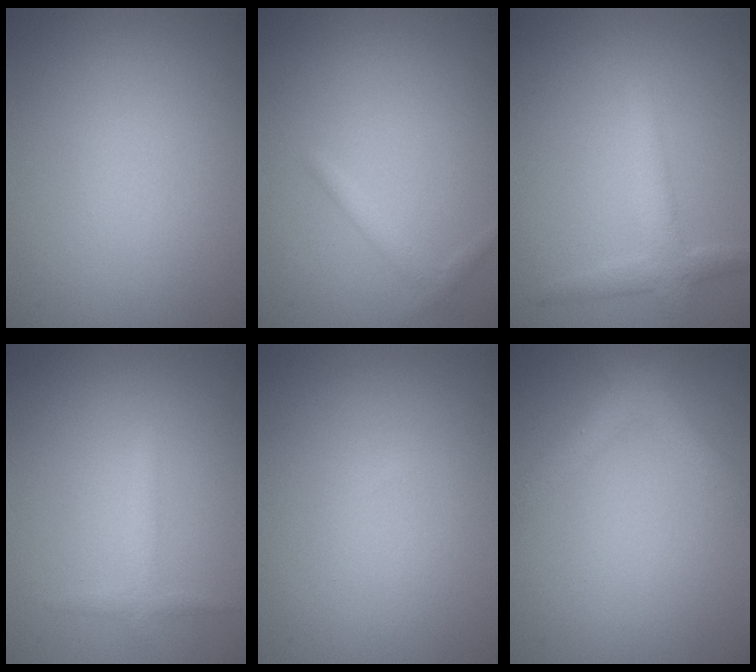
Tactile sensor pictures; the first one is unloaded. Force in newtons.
{"total": 1.1, "press": 1.1, "slide": 0.0}
{"total": 2.8, "press": 2.8, "slide": 0.1}
{"total": 1.3, "press": 1.3, "slide": 0.0}
{"total": 0.0}
{"total": 3.5, "press": 3.5, "slide": 0.1}